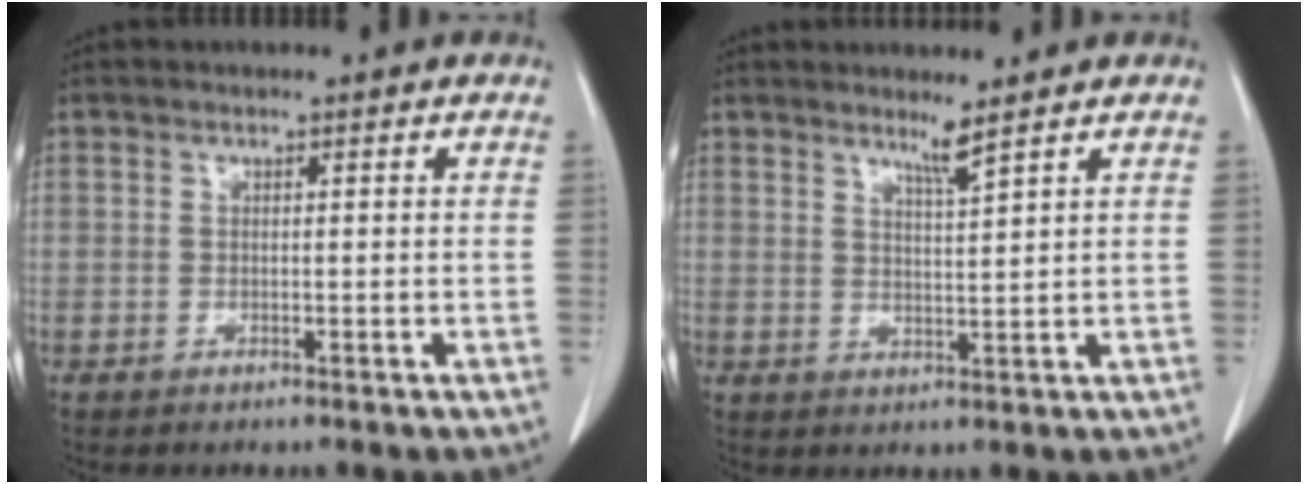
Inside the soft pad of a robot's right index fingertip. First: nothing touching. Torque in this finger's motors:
{"motor_torque": [0.10, 0.33, 0.00, 0.02]}